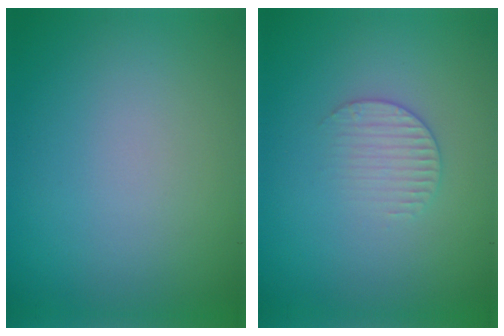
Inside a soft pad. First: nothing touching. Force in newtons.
{"total": 1.9, "press": 1.9, "slide": 0.3}